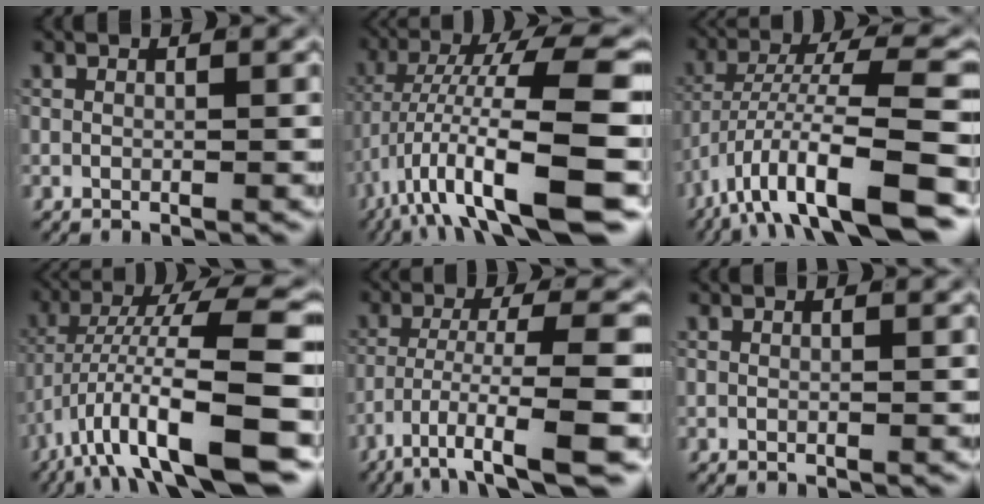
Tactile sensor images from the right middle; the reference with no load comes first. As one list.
[{"total": 13.5, "force": [-6.2, 3.9, 11.4], "torque": [-0.174, -0.021, -0.078]}, {"total": 11.0, "force": [-6.1, 3.4, 8.5], "torque": [-0.138, -0.016, -0.085]}, {"total": 11.7, "force": [-5.8, 3.1, 9.7], "torque": [-0.151, -0.019, -0.073]}, {"total": 10.0, "force": [-6.6, 2.1, 7.2], "torque": [-0.099, -0.023, -0.091]}, {"total": 0.0}]